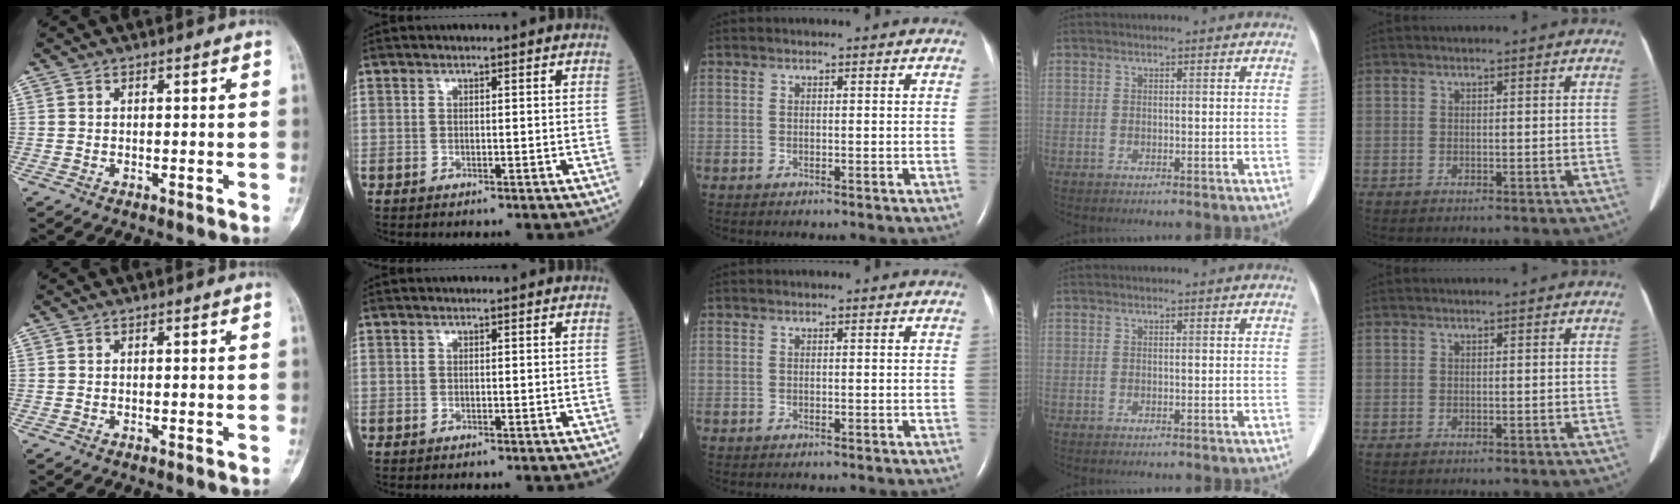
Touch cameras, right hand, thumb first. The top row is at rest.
{}